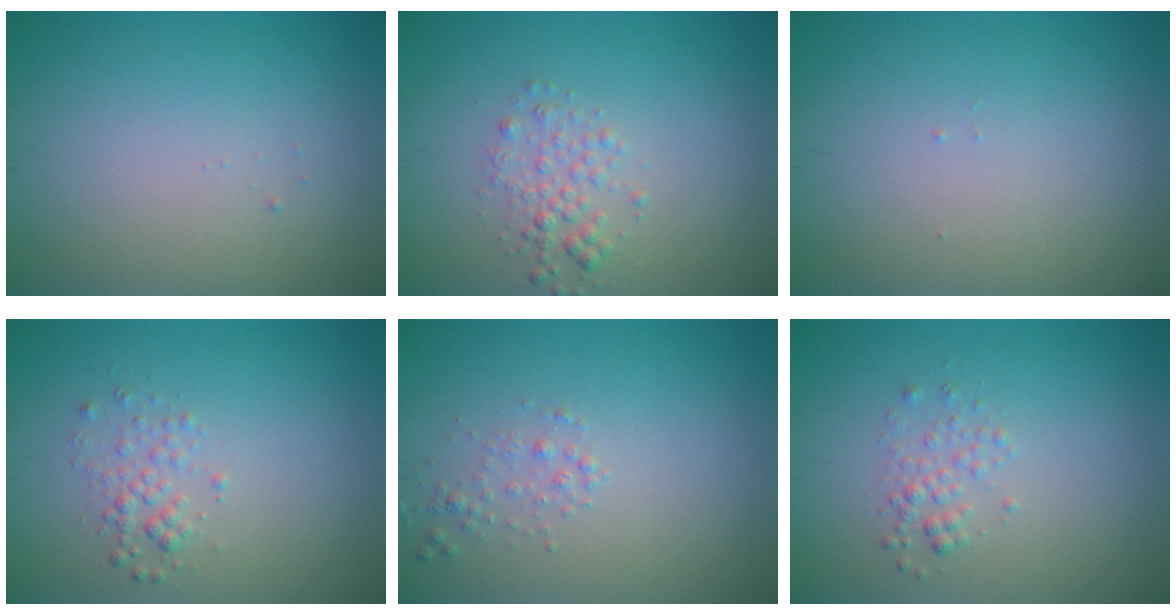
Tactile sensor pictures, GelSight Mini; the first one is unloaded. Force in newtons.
{"total": 2.0, "press": 2.0, "slide": 0.1}
{"total": 0.0}
{"total": 1.5, "press": 1.5, "slide": 0.1}
{"total": 1.2, "press": 1.2, "slide": 0.1}
{"total": 1.4, "press": 1.4, "slide": 0.1}